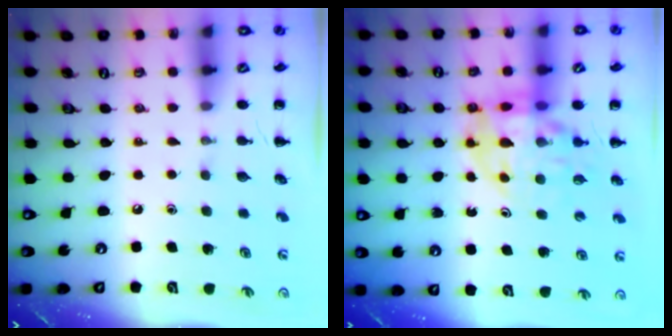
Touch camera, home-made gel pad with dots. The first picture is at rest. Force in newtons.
{"total": 13.5, "press": 12.9, "slide": 3.8}